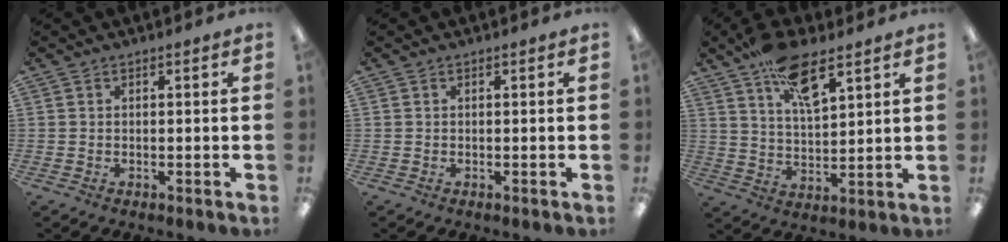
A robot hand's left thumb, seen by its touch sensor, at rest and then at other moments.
{"total": 0.0}
{"total": 12.7, "force": [8.4, 5.1, 8.1], "torque": [-0.132, -0.038, 0.149]}